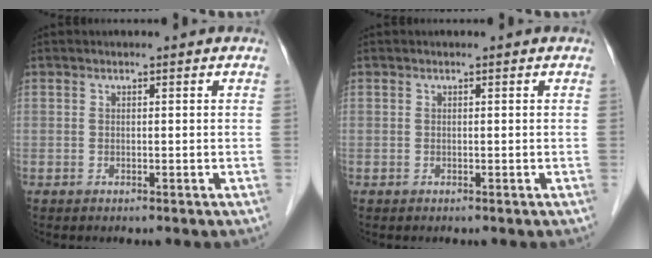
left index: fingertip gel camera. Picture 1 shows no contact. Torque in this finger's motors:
{"motor_torque": [0.03, -0.02, 0.00, 0.00]}